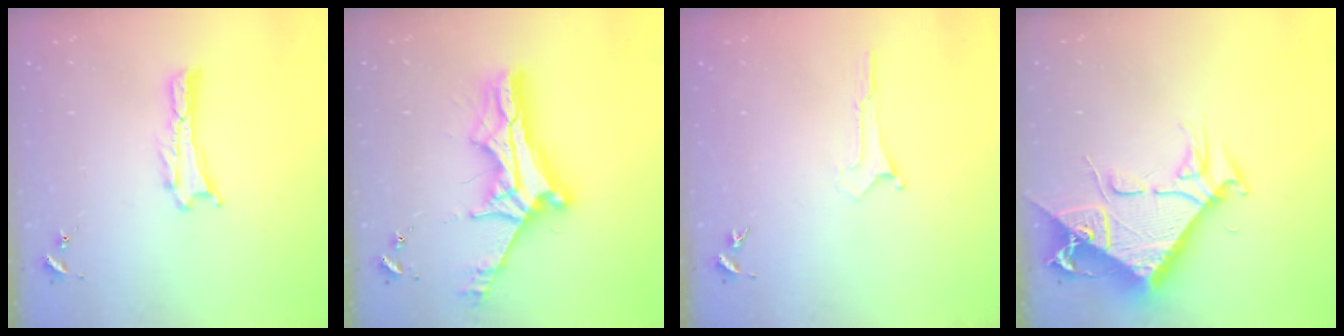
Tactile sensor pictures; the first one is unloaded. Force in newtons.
{"total": 12.0, "press": 11.9, "slide": 1.1}
{"total": 0.0}
{"total": 9.0, "press": 9.0, "slide": 0.9}